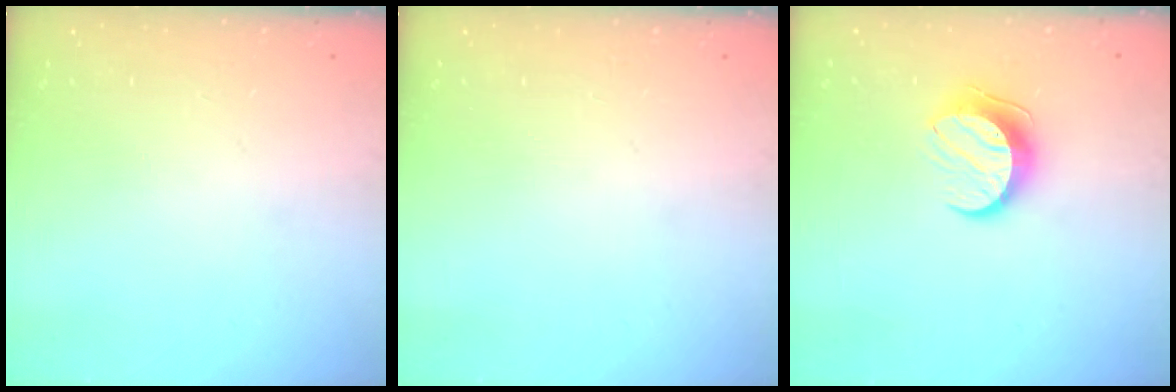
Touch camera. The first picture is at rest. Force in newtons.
{"total": 0.0}
{"total": 9.5, "press": 9.5, "slide": 0.3}